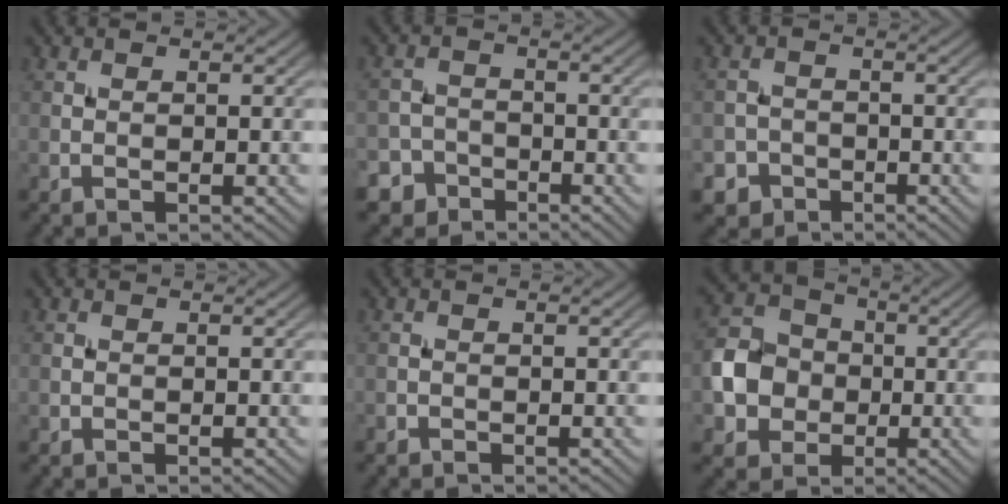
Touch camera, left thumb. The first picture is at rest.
{"total": 4.9, "force": [-3.5, 3.4, 0.5], "torque": [0.007, -0.001, -0.073]}
{"total": 3.2, "force": [-2.0, 2.5, 0.4], "torque": [0.000, 0.003, -0.044]}
{"total": 0.0}
{"total": 0.7, "force": [-0.6, 0.3, 0.0], "torque": [0.001, -0.003, -0.012]}
{"total": 7.7, "force": [-1.4, 6.7, 3.5], "torque": [-0.090, 0.002, -0.042]}